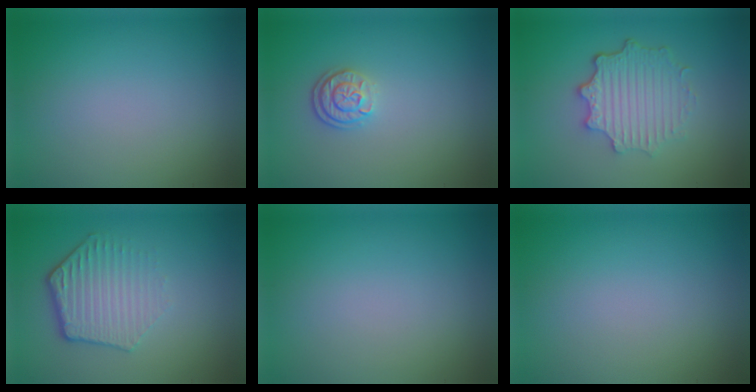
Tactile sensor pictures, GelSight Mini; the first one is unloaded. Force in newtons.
{"total": 2.5, "press": 2.0, "slide": 1.5}
{"total": 4.9, "press": 3.7, "slide": 3.2}
{"total": 4.1, "press": 3.2, "slide": 2.7}
{"total": 0.0}
{"total": 0.0}